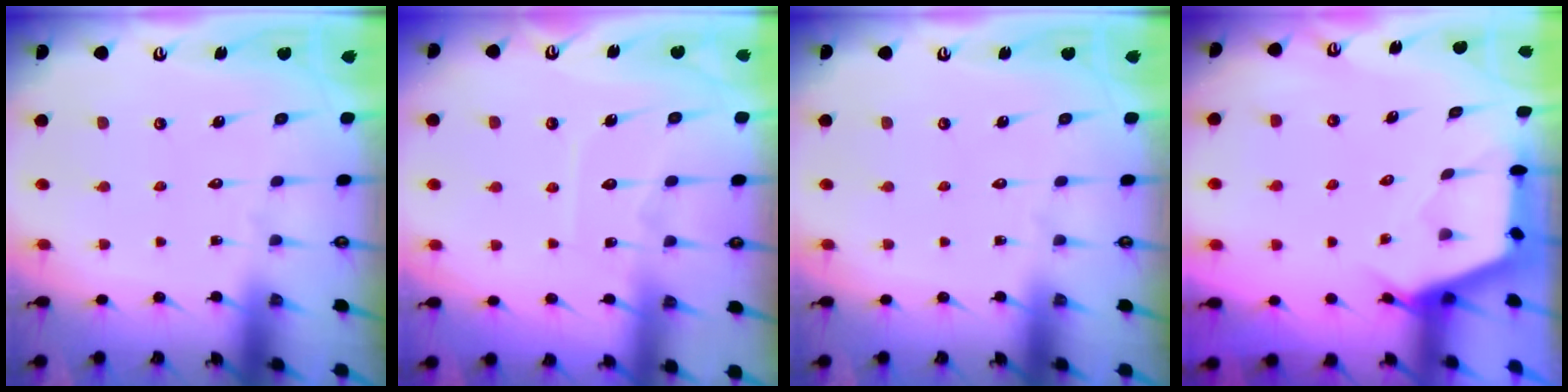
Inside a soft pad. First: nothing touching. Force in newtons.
{"total": 7.4, "press": 7.4, "slide": 0.7}
{"total": 0.0}
{"total": 2.8, "press": 2.7, "slide": 0.4}